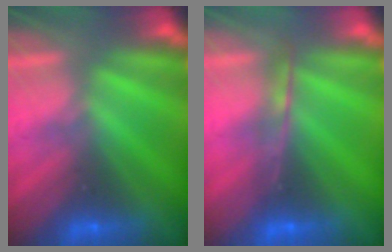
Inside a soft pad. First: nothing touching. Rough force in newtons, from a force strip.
{"total": 4.6}